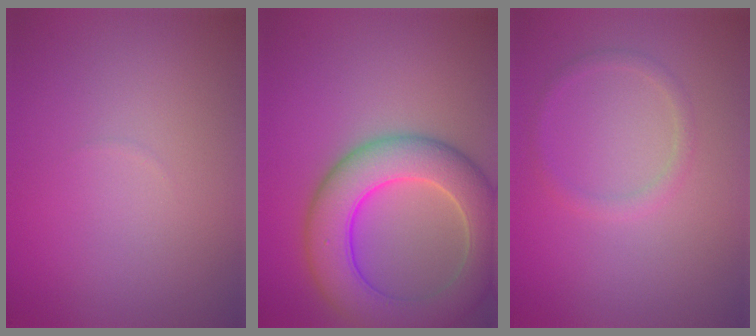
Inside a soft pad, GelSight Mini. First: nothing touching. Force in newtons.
{"total": 8.5, "press": 8.5, "slide": 0.3}
{"total": 1.2, "press": 1.2, "slide": 0.0}